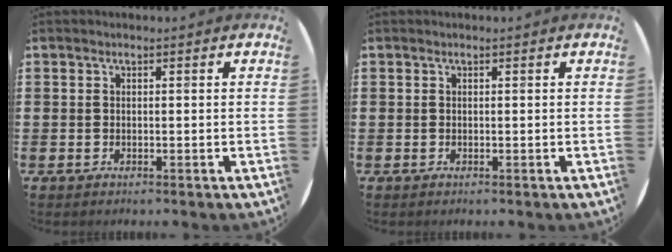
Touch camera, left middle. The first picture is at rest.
{"total": 0.0}